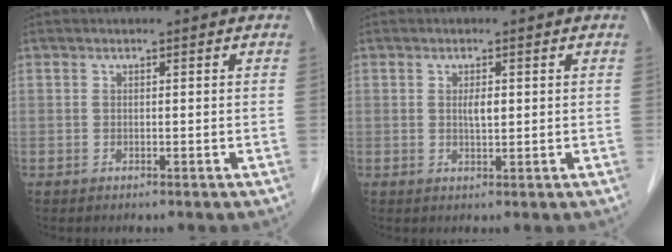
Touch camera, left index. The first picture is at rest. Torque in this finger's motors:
{"motor_torque": [0.19, -0.10, 0.02, 0.04]}